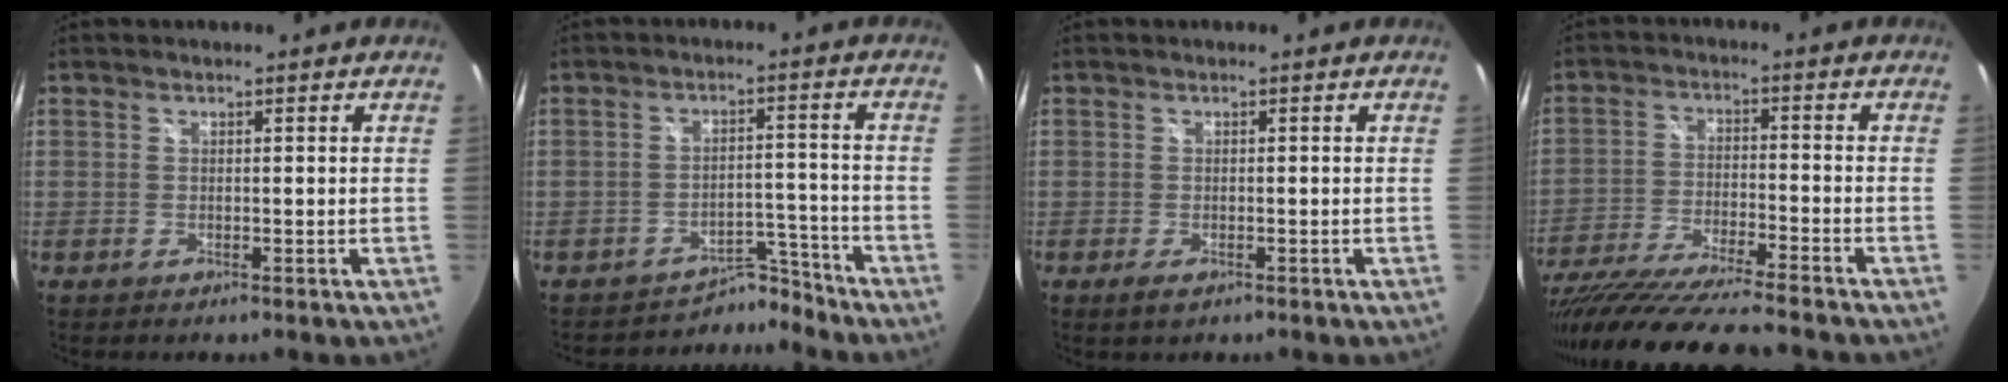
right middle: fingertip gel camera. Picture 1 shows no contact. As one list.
[{"total": 6.5, "force": [-6.1, 2.1, -0.5], "torque": [0.013, 0.029, -0.091]}, {"total": 1.8, "force": [-1.0, 0.8, 1.2], "torque": [-0.023, -0.005, -0.017]}, {"total": 18.2, "force": [-15.7, 0.4, 9.3], "torque": [-0.185, -0.047, -0.269]}]